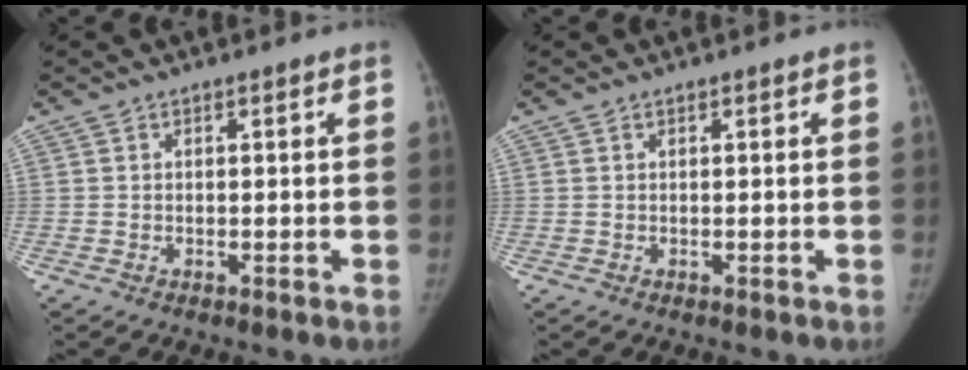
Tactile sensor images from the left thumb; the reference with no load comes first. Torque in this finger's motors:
{"motor_torque": [0.09, -0.02, 0.17, -0.17, 0.04]}